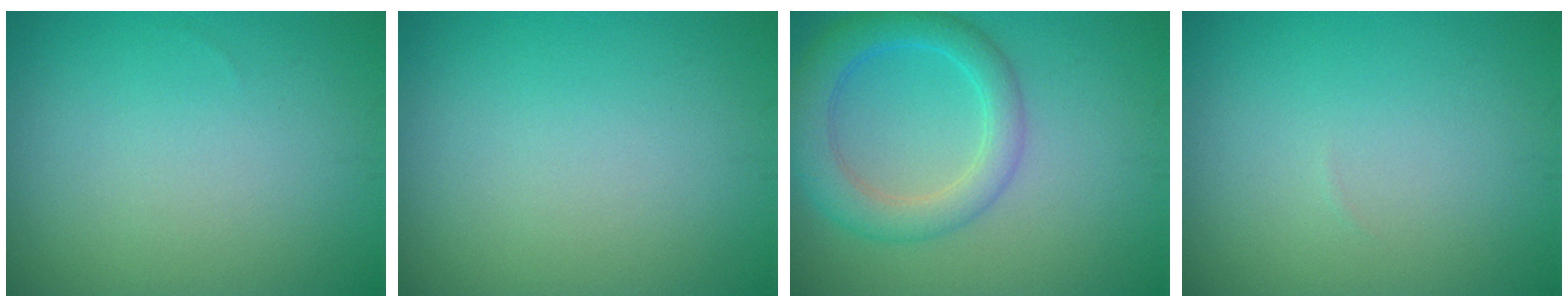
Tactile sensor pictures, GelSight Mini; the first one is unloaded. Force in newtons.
{"total": 0.0}
{"total": 4.6, "press": 4.6, "slide": 0.2}
{"total": 0.0}